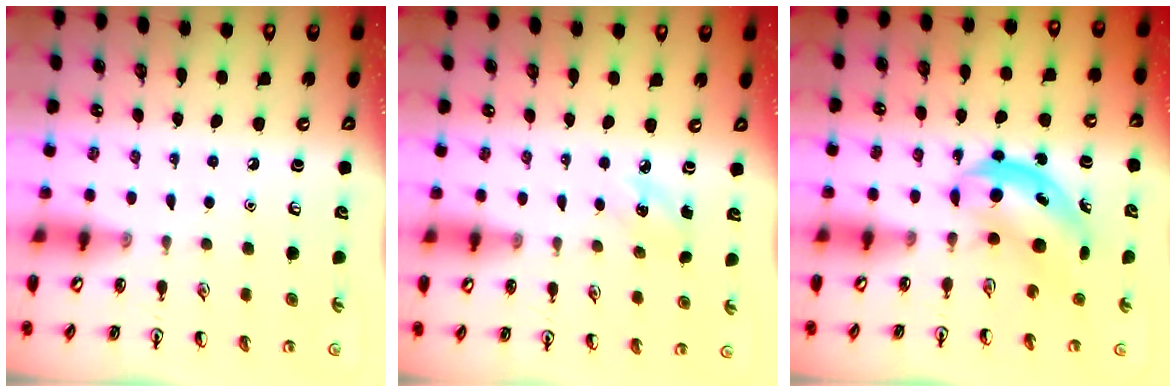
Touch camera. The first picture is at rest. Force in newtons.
{"total": 3.5, "press": 3.3, "slide": 1.2}
{"total": 5.1, "press": 5.1, "slide": 0.6}